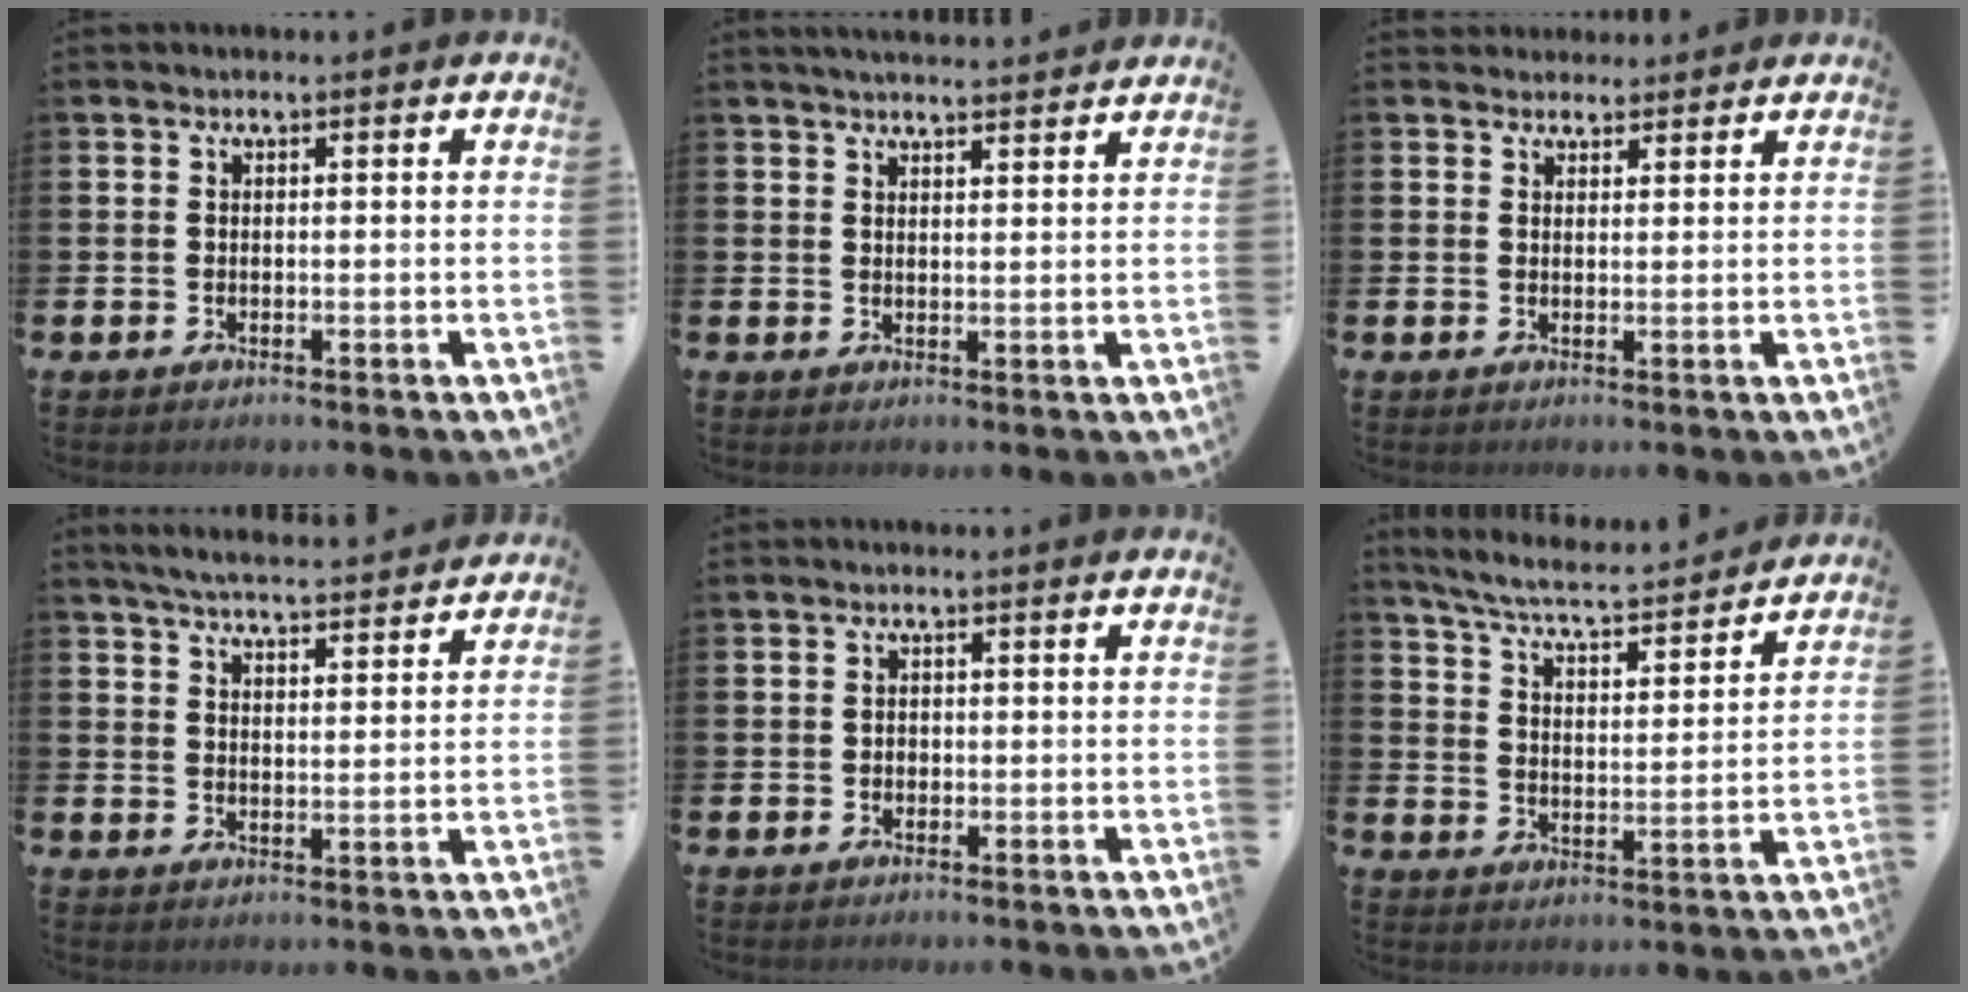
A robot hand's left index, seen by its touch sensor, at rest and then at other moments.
{"total": 3.1, "force": [3.1, -0.1, 0.3], "torque": [-0.008, -0.015, 0.055]}
{"total": 2.4, "force": [2.3, 0.9, -0.2], "torque": [0.013, -0.009, 0.040]}
{"total": 5.5, "force": [5.4, 0.1, 1.0], "torque": [-0.031, -0.035, 0.094]}
{"total": 0.8, "force": [-0.2, 0.7, 0.2], "torque": [0.000, 0.004, -0.006]}
{"total": 6.2, "force": [5.9, 0.6, 1.9], "torque": [-0.065, -0.046, 0.098]}